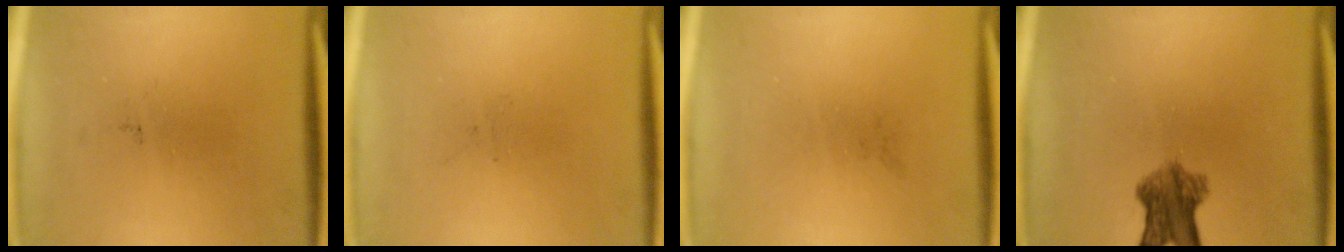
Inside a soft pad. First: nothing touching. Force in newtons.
{"total": 0.0}
{"total": 0.0}
{"total": 6.1}